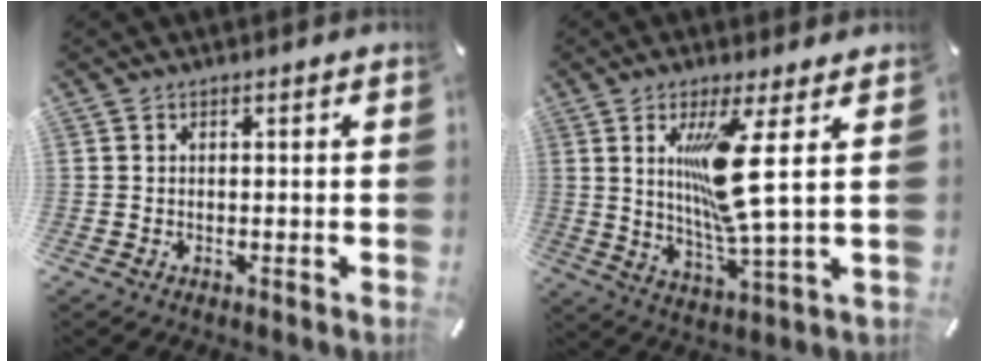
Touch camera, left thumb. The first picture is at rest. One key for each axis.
{"total": 13.8, "fx": 3.6, "fy": 1.6, "fz": 13.2, "tx": -0.255, "ty": -0.023, "tz": 0.045}